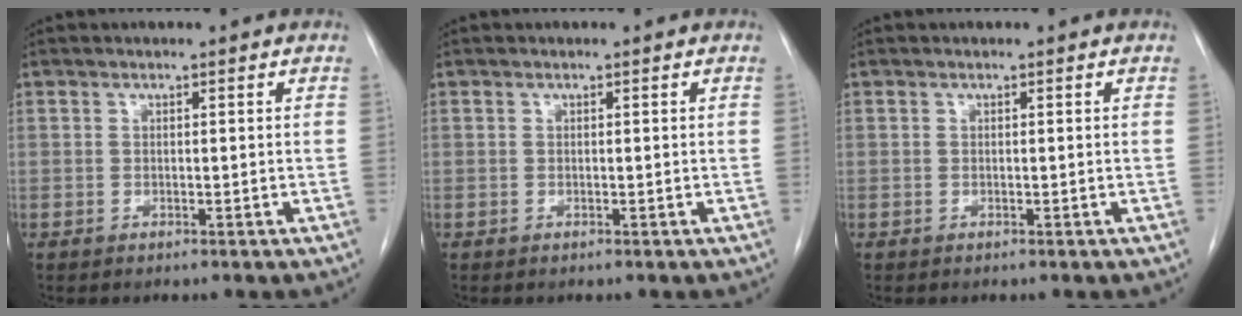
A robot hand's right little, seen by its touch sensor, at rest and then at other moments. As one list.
[{"total": 0.0}, {"total": 0.0}]